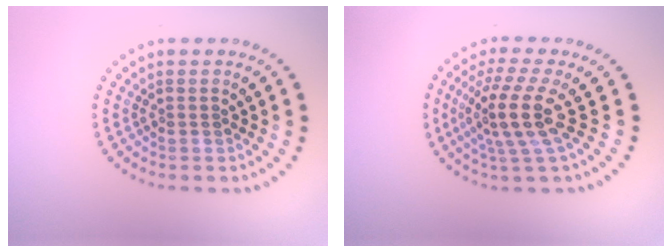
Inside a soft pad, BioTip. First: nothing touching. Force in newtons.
{"total": 4.5, "press": 3.4, "slide": 3.0}